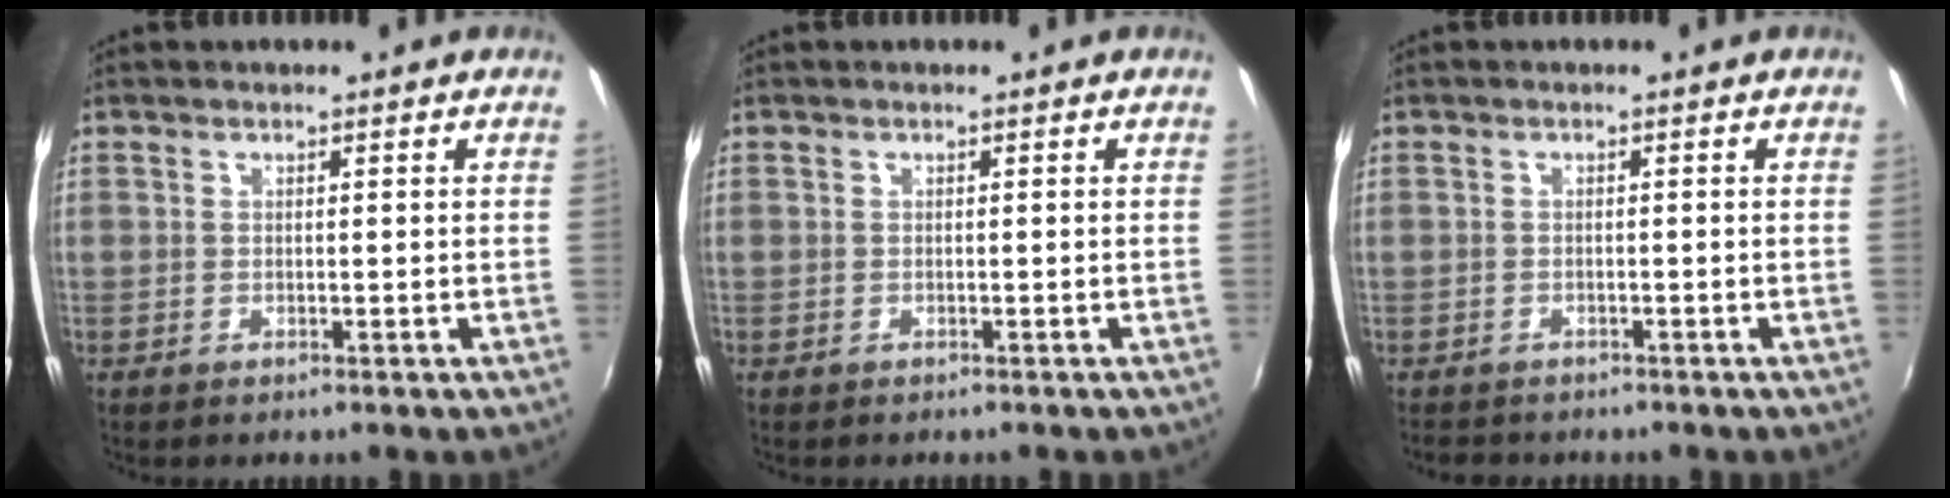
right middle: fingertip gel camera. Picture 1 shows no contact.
{"total": 0.0}
{"total": 2.6, "force": [-2.3, 1.2, 0.5], "torque": [-0.018, -0.008, -0.039]}